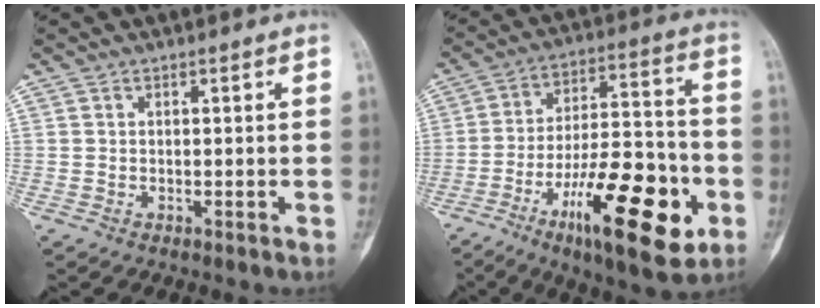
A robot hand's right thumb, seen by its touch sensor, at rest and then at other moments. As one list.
[{"total": 23.5, "force": [-9.5, 7.9, 19.9], "torque": [-0.306, 0.041, -0.147]}]